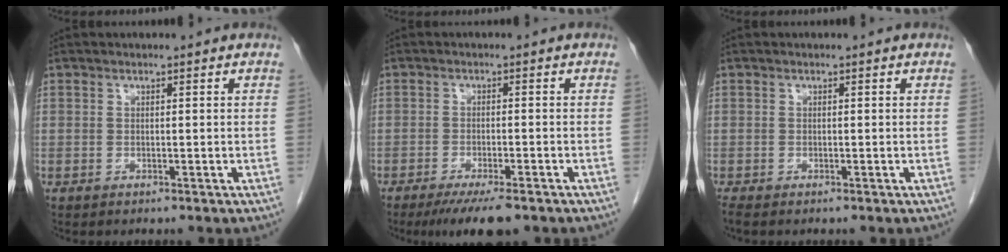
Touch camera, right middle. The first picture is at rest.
{"total": 7.1, "force": [-5.2, 1.1, 4.6], "torque": [-0.070, -0.016, -0.079]}
{"total": 0.9, "force": [-0.8, 0.1, 0.4], "torque": [-0.009, -0.004, -0.015]}